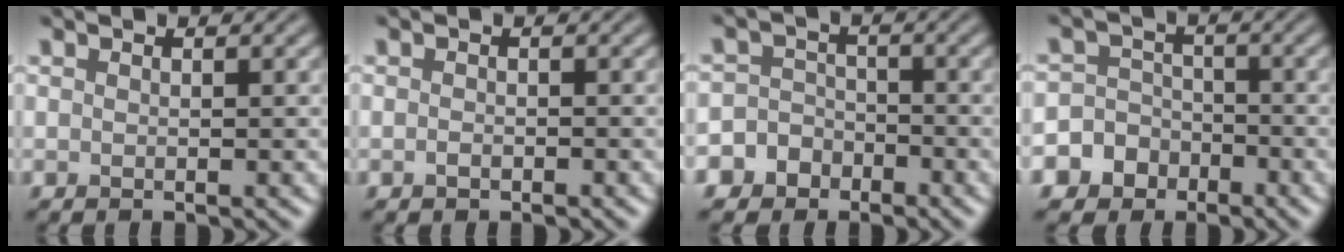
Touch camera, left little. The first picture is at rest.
{"total": 0.7, "force": [-0.4, 0.4, 0.4], "torque": [-0.008, -0.002, -0.007]}
{"total": 5.5, "force": [-3.3, 4.4, 0.4], "torque": [0.017, -0.005, -0.078]}
{"total": 7.3, "force": [-4.0, 6.1, 0.7], "torque": [-0.006, -0.005, -0.090]}